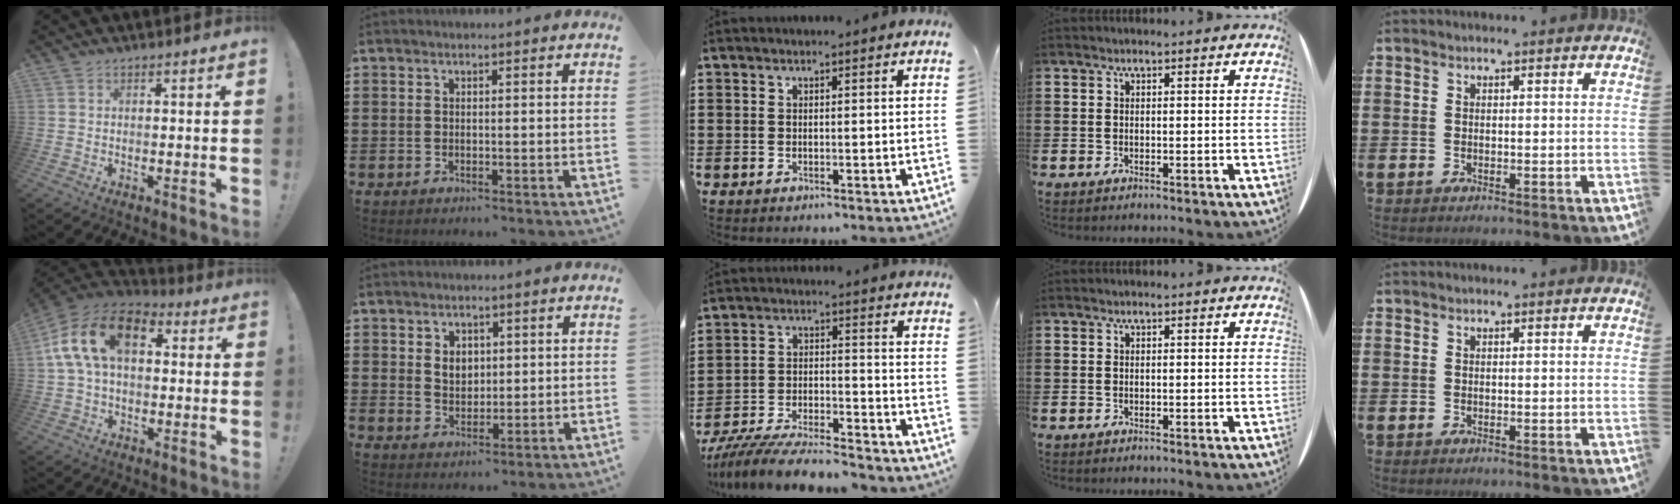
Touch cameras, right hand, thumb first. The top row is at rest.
{"thumb": {"total": 16.8, "force": [5.1, 10.0, 12.5], "torque": [-0.229, -0.001, 0.088]}, "index": {"total": 3.2, "force": [1.1, 2.4, 1.8], "torque": [-0.034, 0.007, 0.017]}, "middle": {"total": 8.7, "force": [-8.2, 0.9, 2.7], "torque": [-0.054, 0.009, -0.161]}}